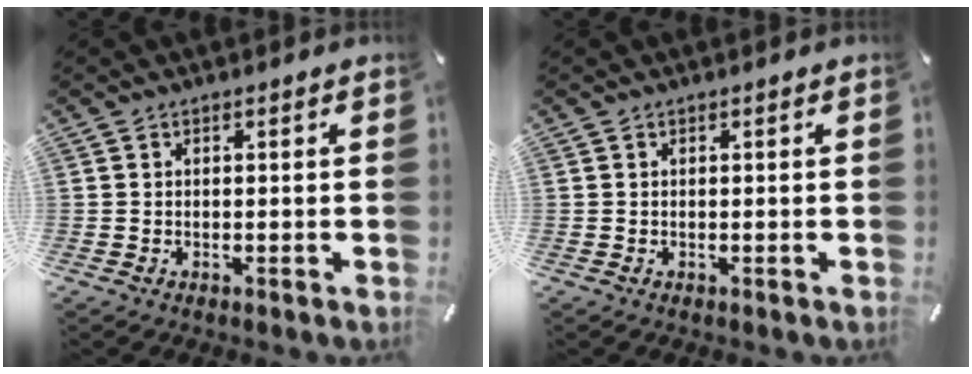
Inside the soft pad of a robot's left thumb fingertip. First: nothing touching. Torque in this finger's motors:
{"motor_torque": [-0.01, 0.00, -0.04, -0.04, -0.01]}